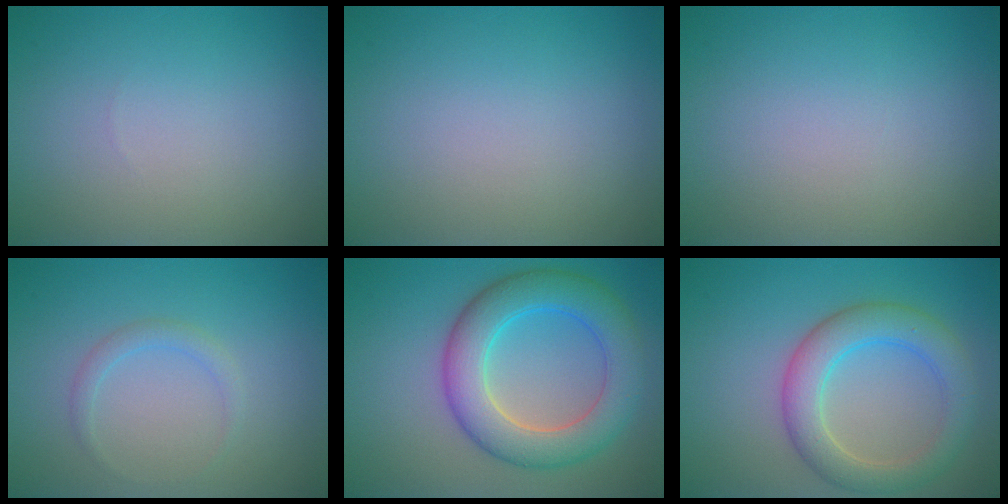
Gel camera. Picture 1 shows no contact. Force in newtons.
{"total": 0.0}
{"total": 0.0}
{"total": 1.2, "press": 1.2, "slide": 0.0}
{"total": 7.1, "press": 7.1, "slide": 0.1}
{"total": 5.1, "press": 5.1, "slide": 0.2}